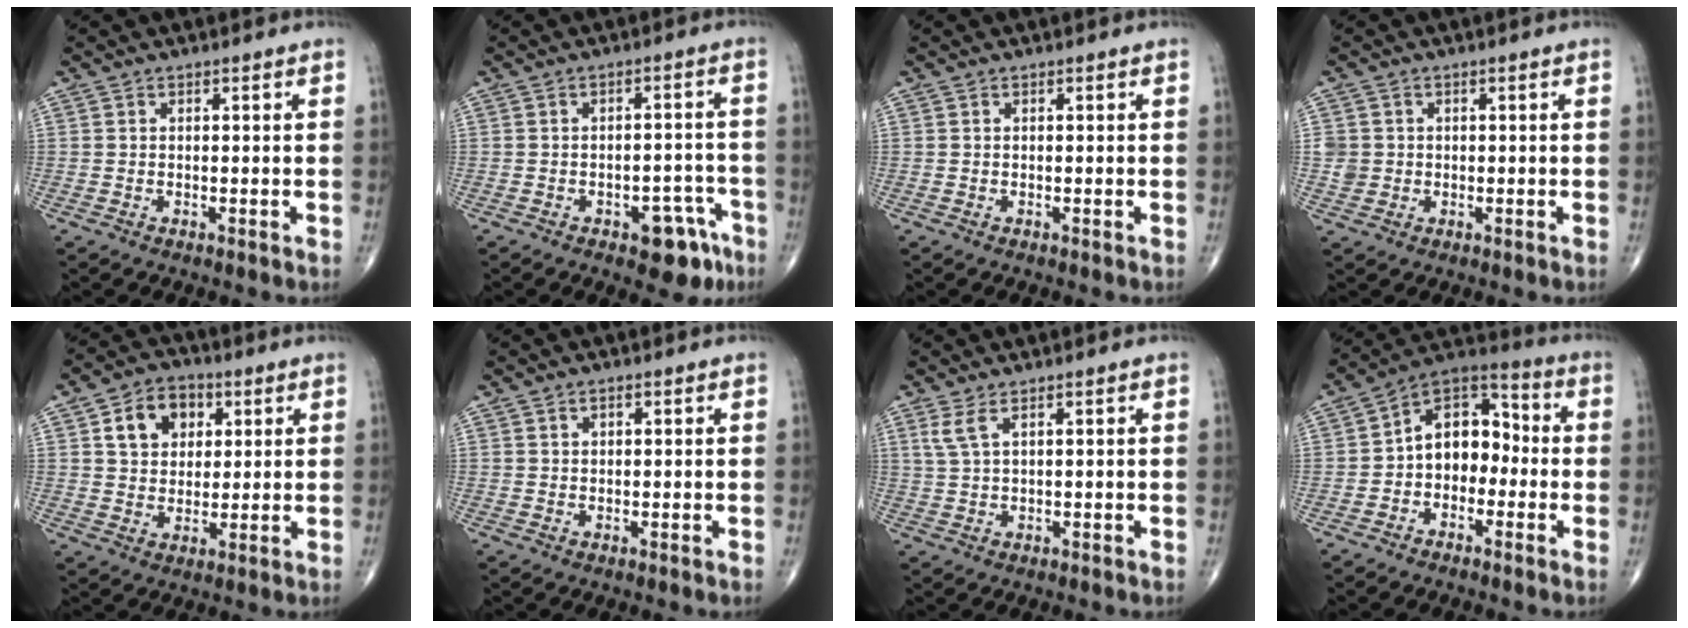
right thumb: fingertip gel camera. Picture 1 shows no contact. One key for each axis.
{"total": 8.0, "fx": -4.4, "fy": 4.0, "fz": 5.4, "tx": -0.039, "ty": 0.036, "tz": -0.051}
{"total": 0.0}
{"total": 2.9, "fx": 0.1, "fy": 2.8, "fz": 0.7, "tx": 0.004, "ty": 0.005, "tz": 0.004}
{"total": 9.6, "fx": 3.4, "fy": 7.3, "fz": 5.2, "tx": -0.050, "ty": -0.006, "tz": 0.055}
{"total": 1.2, "fx": 0.6, "fy": 0.8, "fz": 0.7, "tx": -0.006, "ty": -0.002, "tz": 0.009}
{"total": 3.0, "fx": 1.6, "fy": 0.8, "fz": 2.4, "tx": -0.061, "ty": 0.002, "tz": 0.043}
{"total": 11.2, "fx": -1.4, "fy": 8.0, "fz": 7.7, "tx": -0.086, "ty": 0.046, "tz": -0.044}